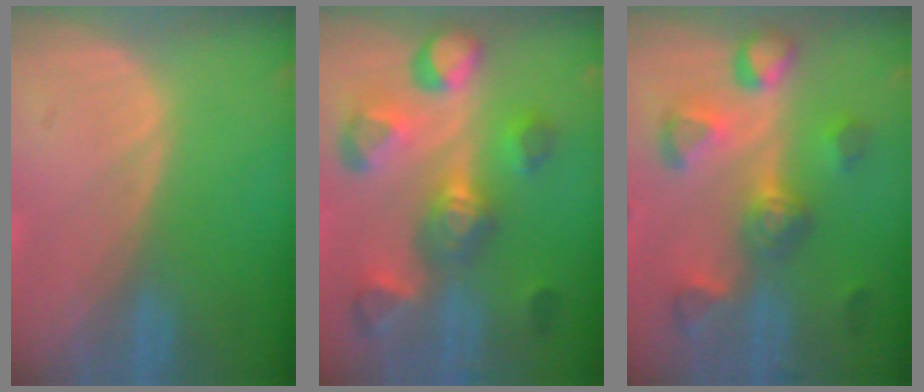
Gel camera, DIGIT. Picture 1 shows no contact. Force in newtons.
{"total": 10.4, "press": 10.1, "slide": 2.8}
{"total": 8.4, "press": 8.4, "slide": 0.7}